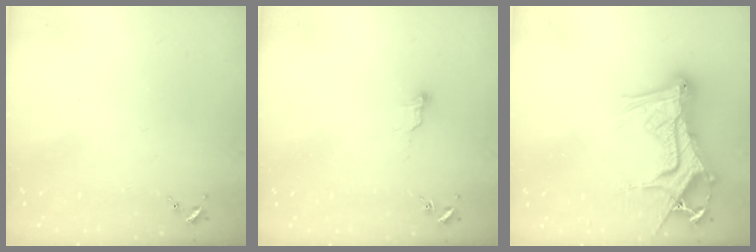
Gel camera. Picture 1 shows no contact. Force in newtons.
{"total": 6.2, "press": 6.1, "slide": 0.5}
{"total": 19.9, "press": 19.8, "slide": 1.8}